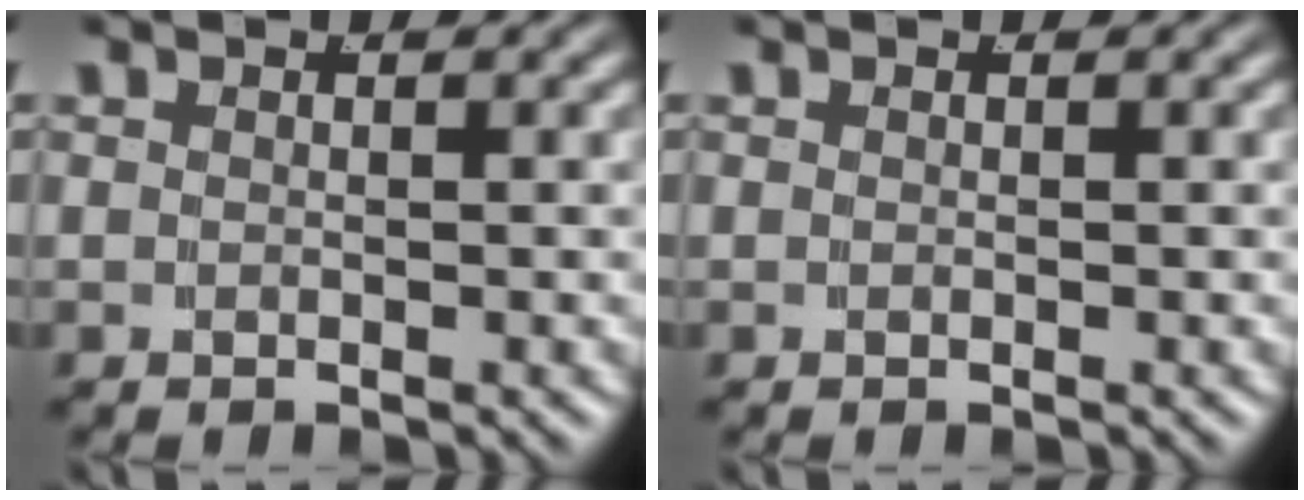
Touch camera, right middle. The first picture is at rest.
{"total": 0.0}